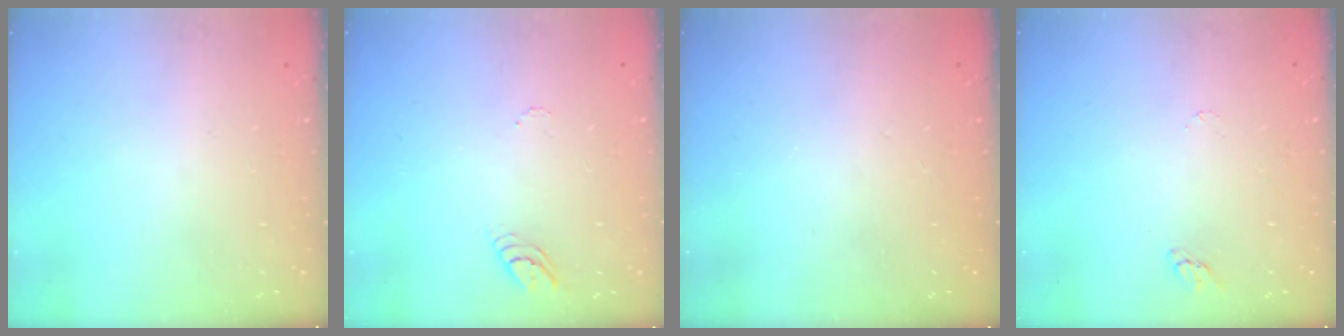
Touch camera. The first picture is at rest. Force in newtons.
{"total": 3.8, "press": 3.8, "slide": 0.3}
{"total": 0.0}
{"total": 2.9, "press": 2.9, "slide": 0.2}